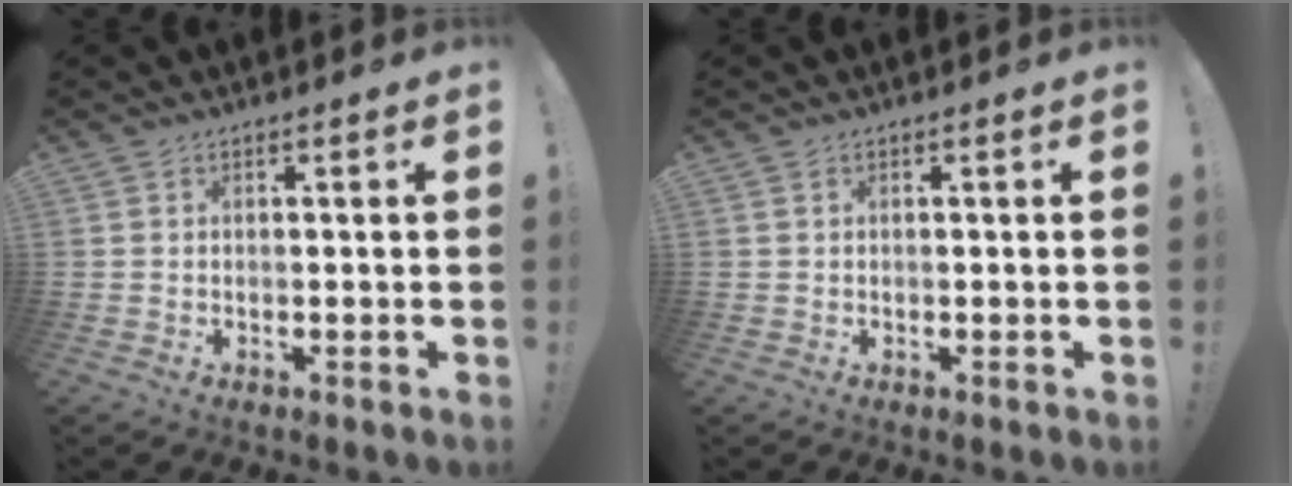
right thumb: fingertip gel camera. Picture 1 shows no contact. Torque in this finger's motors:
{"motor_torque": [0.18, -0.26, -0.15, -0.01, 0.00]}